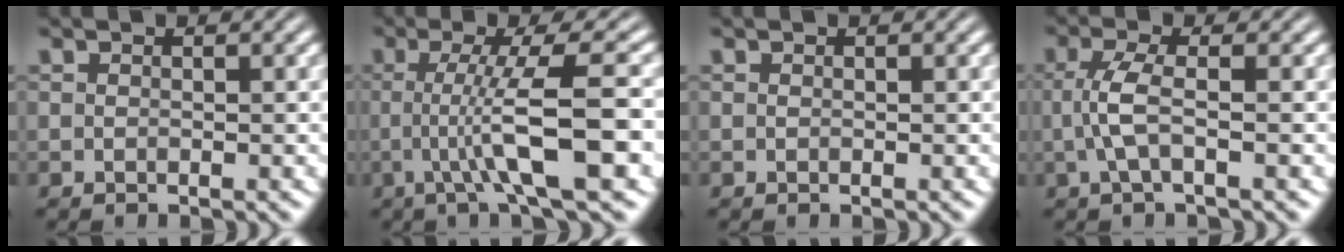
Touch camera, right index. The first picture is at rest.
{"total": 6.4, "force": [-0.5, 0.1, 6.3], "torque": [-0.103, -0.009, -0.001]}
{"total": 0.0}
{"total": 2.5, "force": [-0.2, -0.2, 2.5], "torque": [-0.057, -0.002, 0.001]}